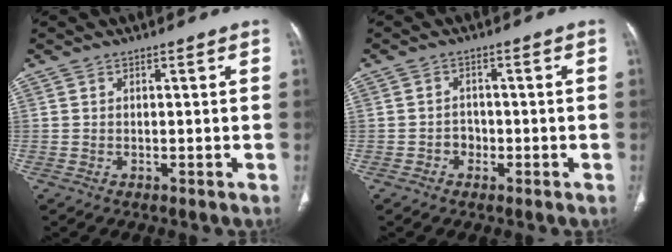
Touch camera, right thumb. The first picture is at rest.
{"total": 2.3, "force": [-1.0, 2.0, 0.7], "torque": [0.002, 0.011, -0.020]}